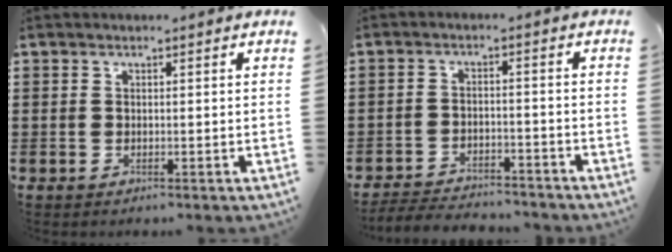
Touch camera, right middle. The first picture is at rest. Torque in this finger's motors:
{"motor_torque": [0.21, 0.07, 0.04, 0.05]}